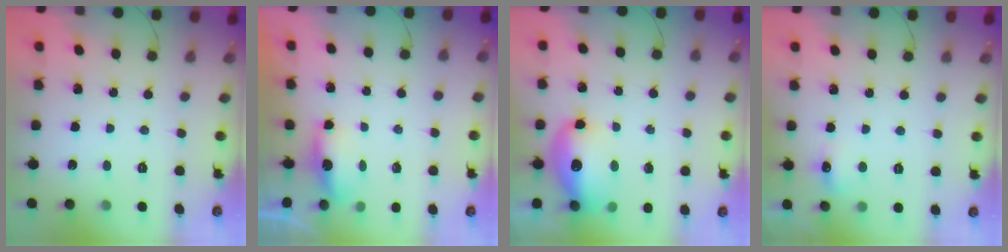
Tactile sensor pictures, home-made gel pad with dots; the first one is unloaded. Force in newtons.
{"total": 3.8, "press": 3.7, "slide": 0.8}
{"total": 12.6, "press": 12.3, "slide": 3.0}
{"total": 6.3, "press": 6.0, "slide": 1.9}